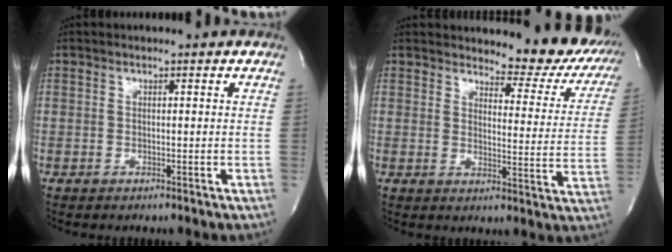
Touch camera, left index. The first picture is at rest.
{"total": 12.4, "force": [11.3, 3.7, 3.2], "torque": [-0.010, -0.043, 0.107]}